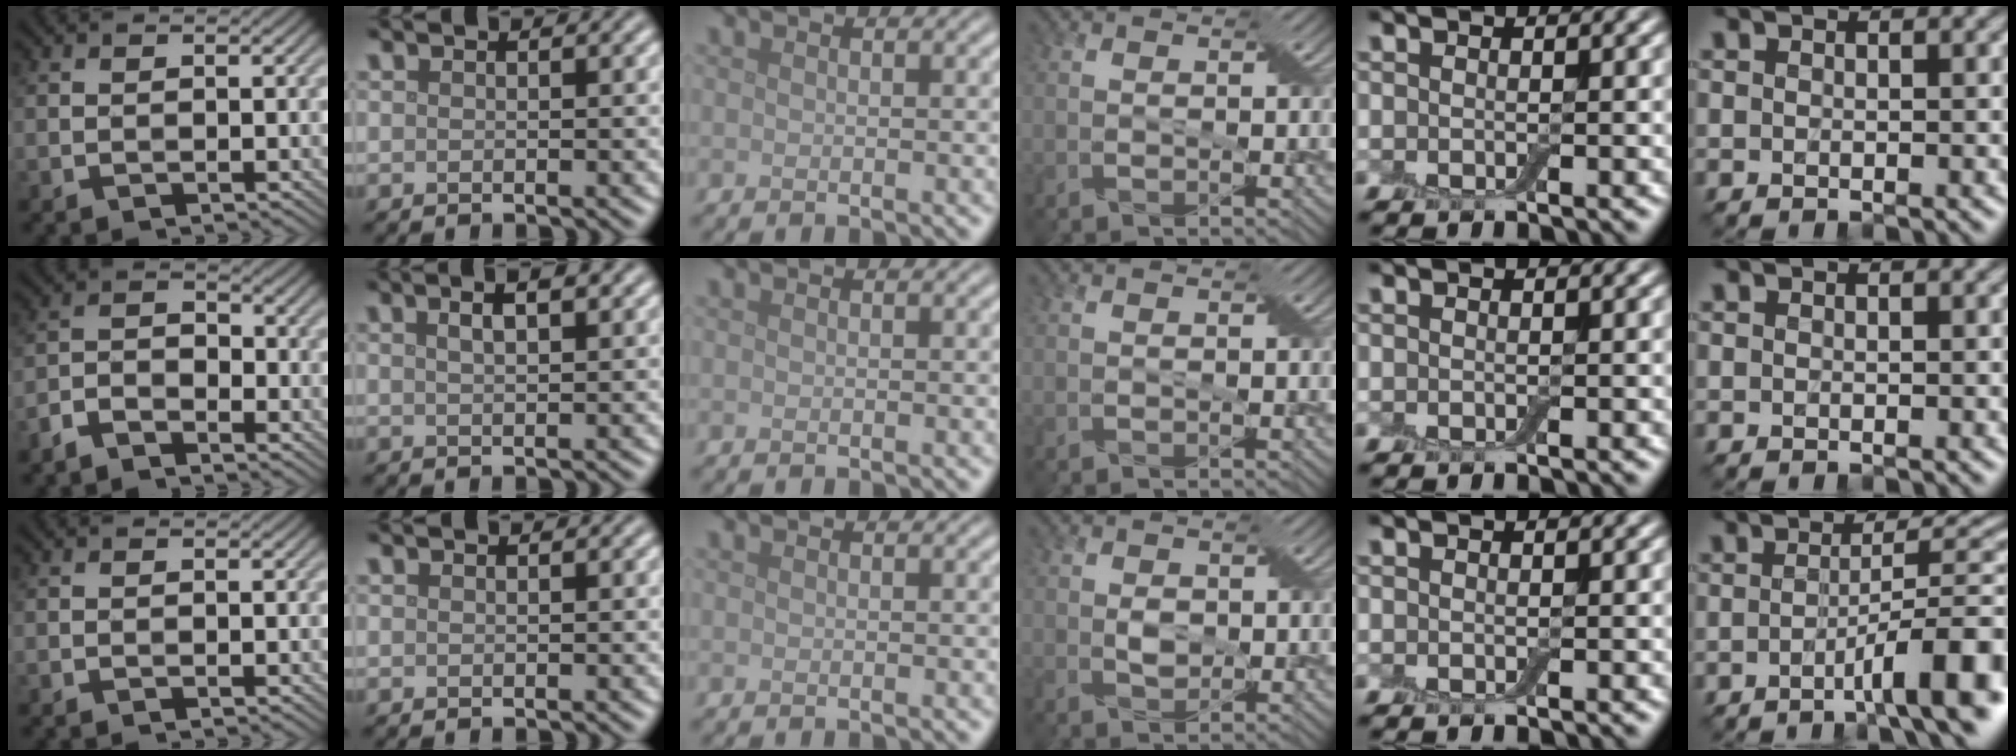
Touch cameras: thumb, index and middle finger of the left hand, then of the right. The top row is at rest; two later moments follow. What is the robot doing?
{"motion": "extract", "object": "backpack"}